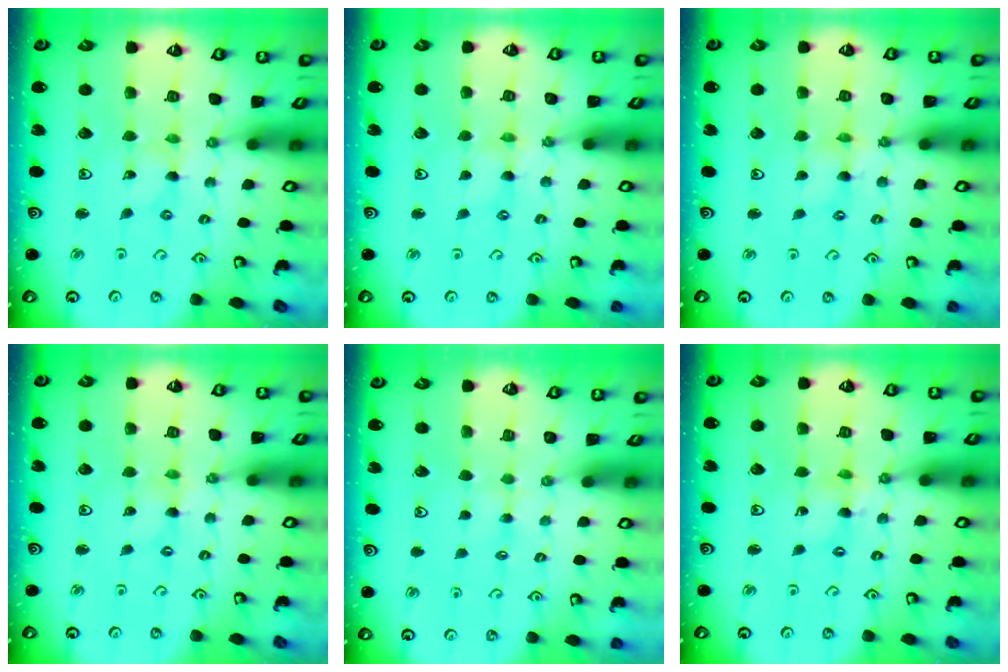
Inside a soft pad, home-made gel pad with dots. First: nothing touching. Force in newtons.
{"total": 0.0}
{"total": 0.8, "press": 0.7, "slide": 0.2}
{"total": 0.0}
{"total": 1.5, "press": 1.5, "slide": 0.4}
{"total": 1.4, "press": 1.4, "slide": 0.1}